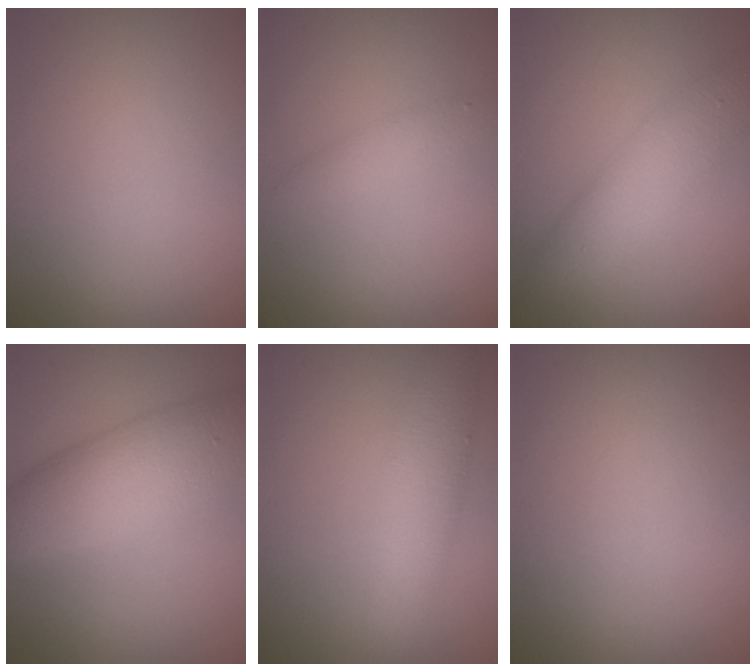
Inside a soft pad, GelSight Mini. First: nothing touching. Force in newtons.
{"total": 1.4, "press": 1.4, "slide": 0.0}
{"total": 4.6, "press": 4.6, "slide": 0.1}
{"total": 7.4, "press": 7.4, "slide": 0.2}
{"total": 4.5, "press": 4.5, "slide": 0.2}
{"total": 0.0}